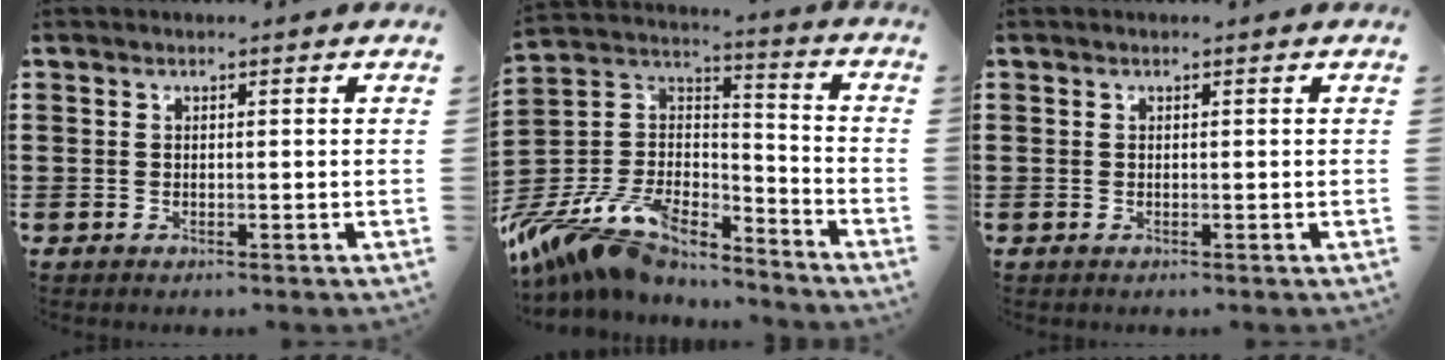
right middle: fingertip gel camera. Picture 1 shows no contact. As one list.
[{"total": 13.9, "force": [-11.6, 5.5, 5.5], "torque": [-0.135, 0.019, -0.216]}, {"total": 0.0}]